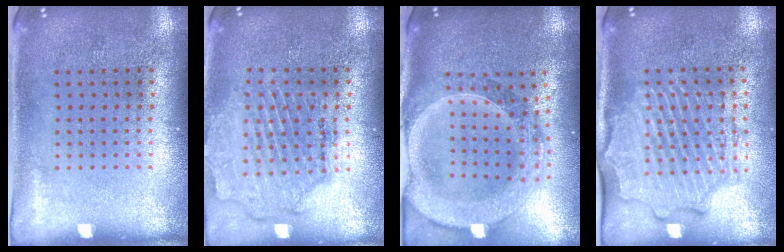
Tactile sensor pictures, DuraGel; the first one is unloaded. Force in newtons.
{"total": 1.6, "press": 1.6, "slide": 0.5}
{"total": 2.9, "press": 2.5, "slide": 1.4}
{"total": 2.4, "press": 2.2, "slide": 0.9}